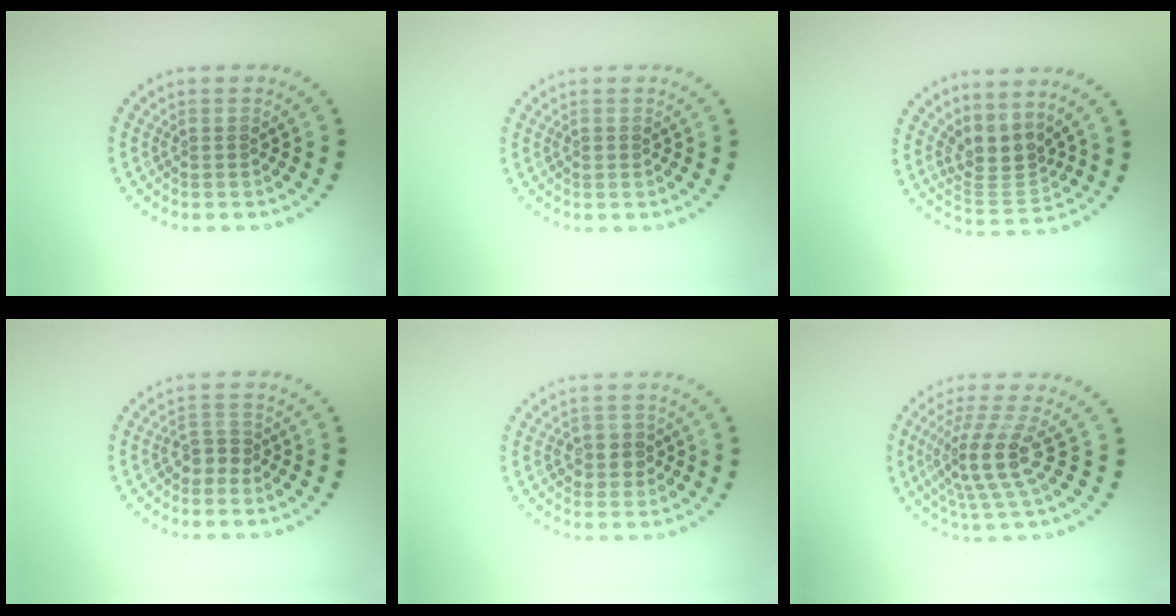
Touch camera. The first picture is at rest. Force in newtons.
{"total": 0.6, "press": 0.5, "slide": 0.2}
{"total": 3.2, "press": 2.3, "slide": 2.1}
{"total": 1.8, "press": 1.6, "slide": 0.9}
{"total": 2.2, "press": 2.1, "slide": 0.7}
{"total": 4.5, "press": 3.4, "slide": 3.0}